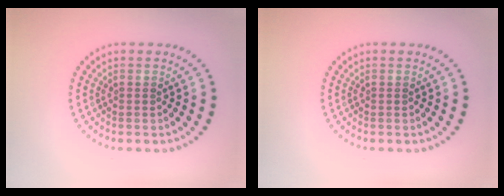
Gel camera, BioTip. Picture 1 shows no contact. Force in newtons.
{"total": 0.0}